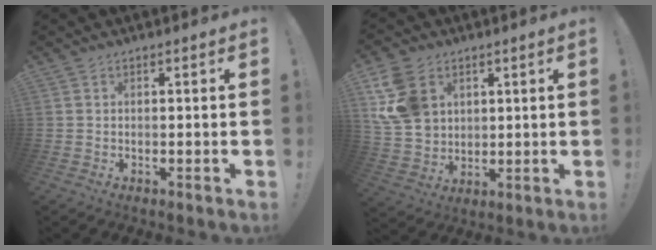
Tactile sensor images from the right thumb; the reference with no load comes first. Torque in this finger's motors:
{"motor_torque": [0.20, 0.20, 0.27, 0.17, 0.27]}